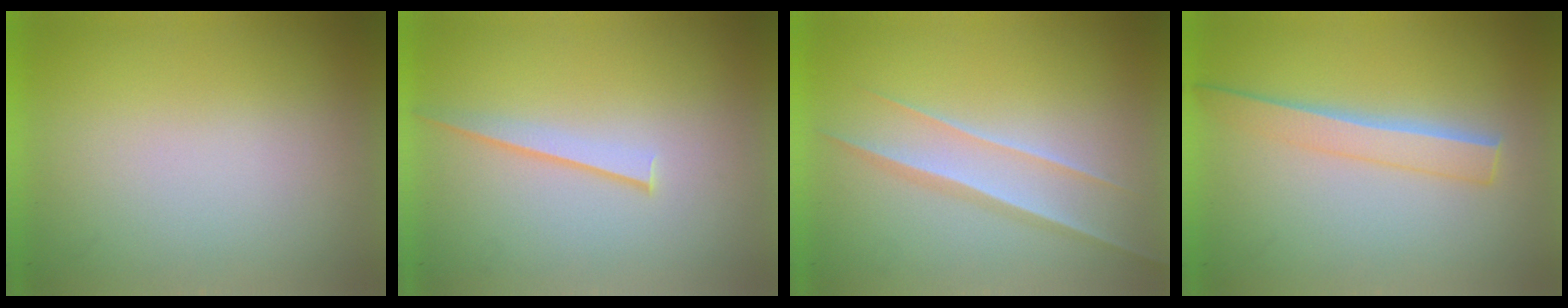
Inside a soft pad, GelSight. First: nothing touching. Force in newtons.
{"total": 1.1}
{"total": 1.5}
{"total": 2.1}